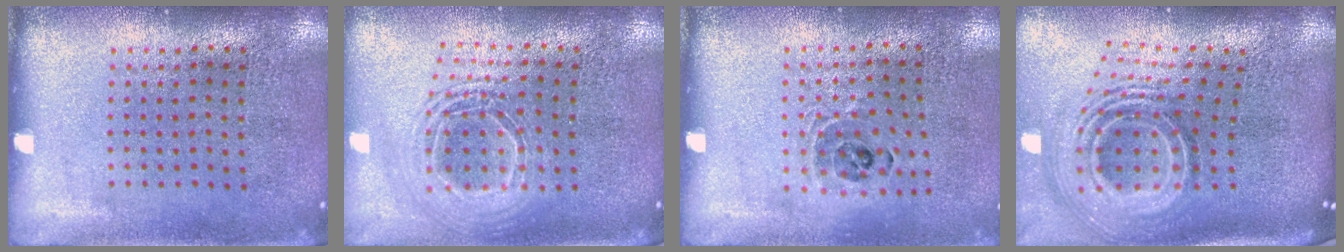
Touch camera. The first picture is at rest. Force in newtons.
{"total": 2.0, "press": 1.5, "slide": 1.3}
{"total": 0.8, "press": 0.8, "slide": 0.2}
{"total": 2.8, "press": 1.8, "slide": 2.1}